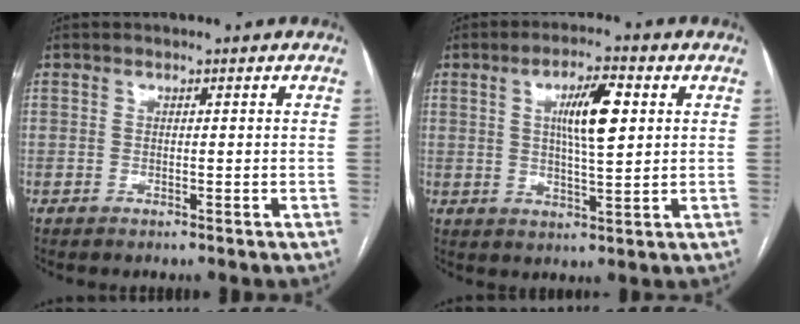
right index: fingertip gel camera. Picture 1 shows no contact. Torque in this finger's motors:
{"motor_torque": [0.66, 0.30, 0.33, 0.10]}